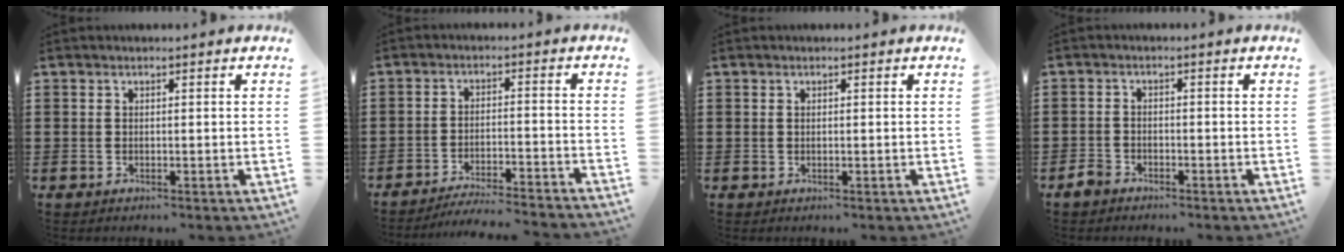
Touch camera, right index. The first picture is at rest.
{"total": 4.3, "force": [-4.2, -0.4, 1.1], "torque": [-0.022, -0.007, -0.083]}
{"total": 0.0}
{"total": 1.9, "force": [-1.6, 1.0, 0.4], "torque": [-0.018, 0.001, -0.034]}